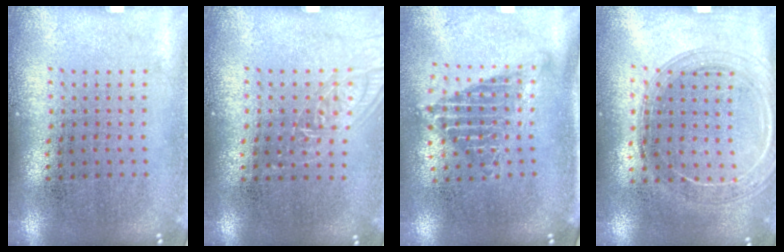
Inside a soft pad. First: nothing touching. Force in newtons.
{"total": 1.2, "press": 1.1, "slide": 0.4}
{"total": 1.4, "press": 1.1, "slide": 0.9}
{"total": 1.5, "press": 1.5, "slide": 0.2}